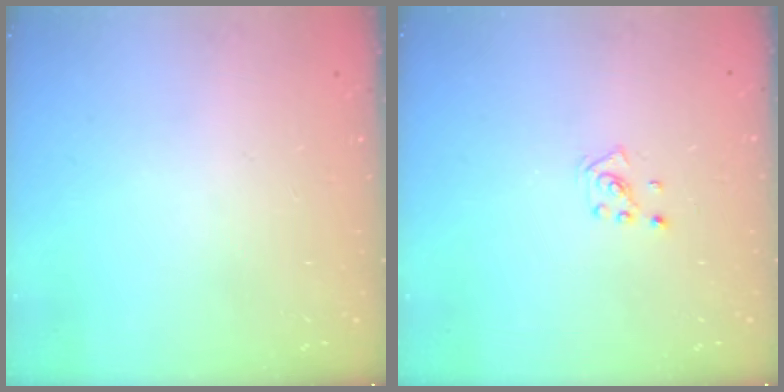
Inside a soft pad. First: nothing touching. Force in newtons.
{"total": 2.2, "press": 2.2, "slide": 0.6}